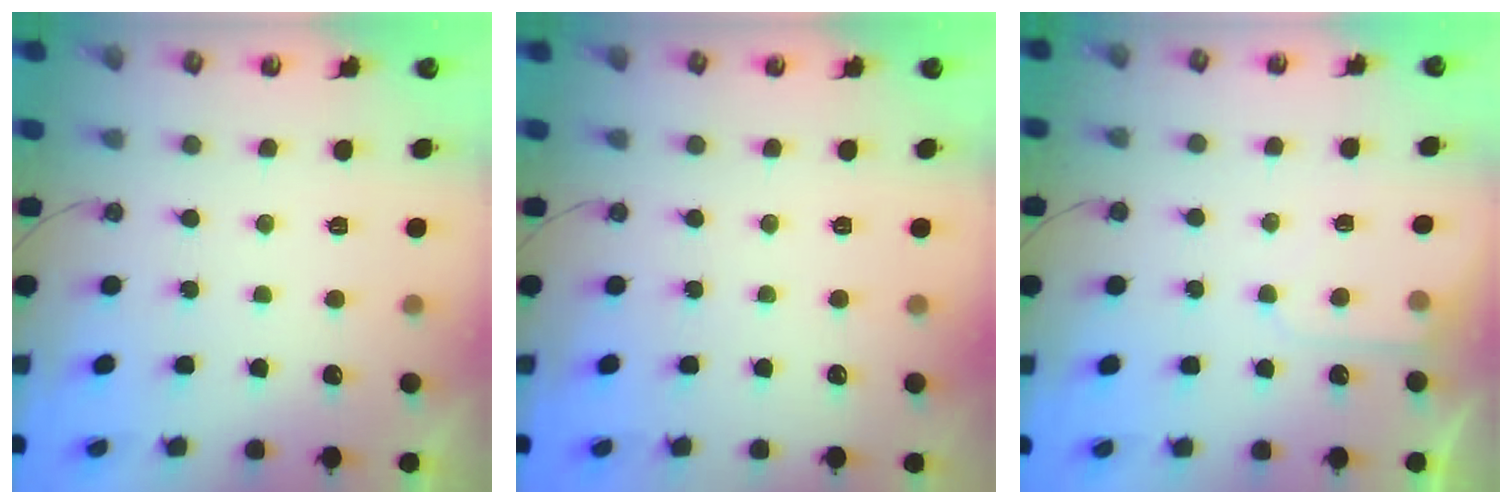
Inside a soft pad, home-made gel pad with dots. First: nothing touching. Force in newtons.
{"total": 0.0}
{"total": 5.8, "press": 5.8, "slide": 0.5}